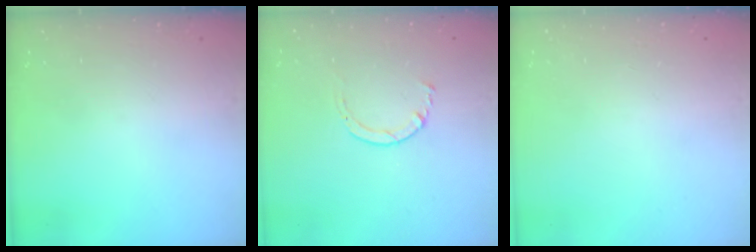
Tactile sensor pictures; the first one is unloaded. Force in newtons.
{"total": 2.0, "press": 1.9, "slide": 0.3}
{"total": 2.6, "press": 2.6, "slide": 0.2}